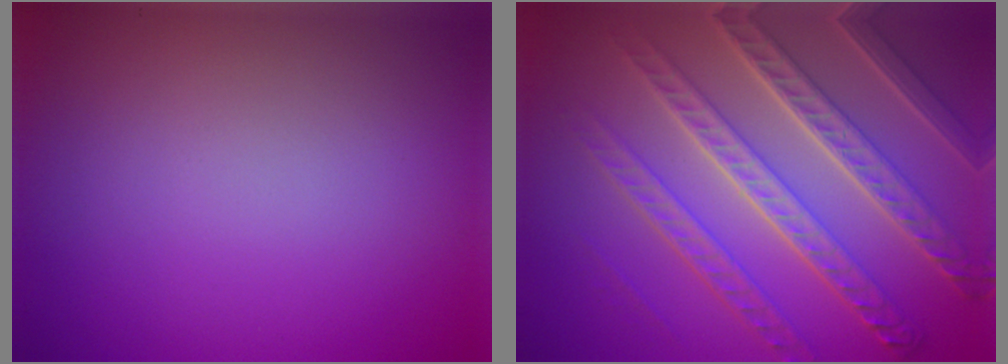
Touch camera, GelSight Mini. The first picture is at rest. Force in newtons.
{"total": 8.2, "press": 6.2, "slide": 5.4}